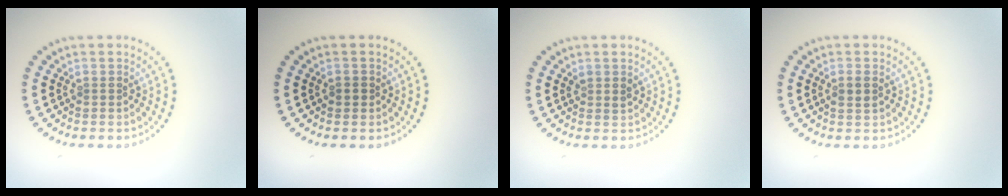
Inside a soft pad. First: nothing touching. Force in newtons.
{"total": 0.8, "press": 0.7, "slide": 0.1}
{"total": 0.9, "press": 0.9, "slide": 0.3}
{"total": 1.3, "press": 1.3, "slide": 0.3}